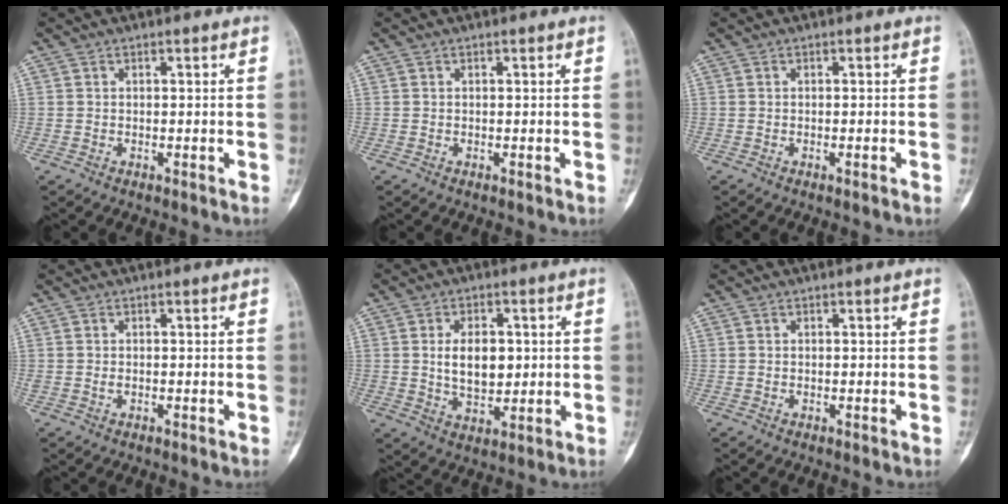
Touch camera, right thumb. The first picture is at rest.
{"total": 0.0}
{"total": 0.9, "force": [-0.4, 0.1, 0.8], "torque": [-0.016, -0.001, -0.005]}
{"total": 0.6, "force": [0.0, 0.4, 0.4], "torque": [-0.010, 0.000, -0.001]}
{"total": 8.2, "force": [1.0, 5.1, 6.4], "torque": [-0.083, -0.010, 0.021]}
{"total": 0.0}